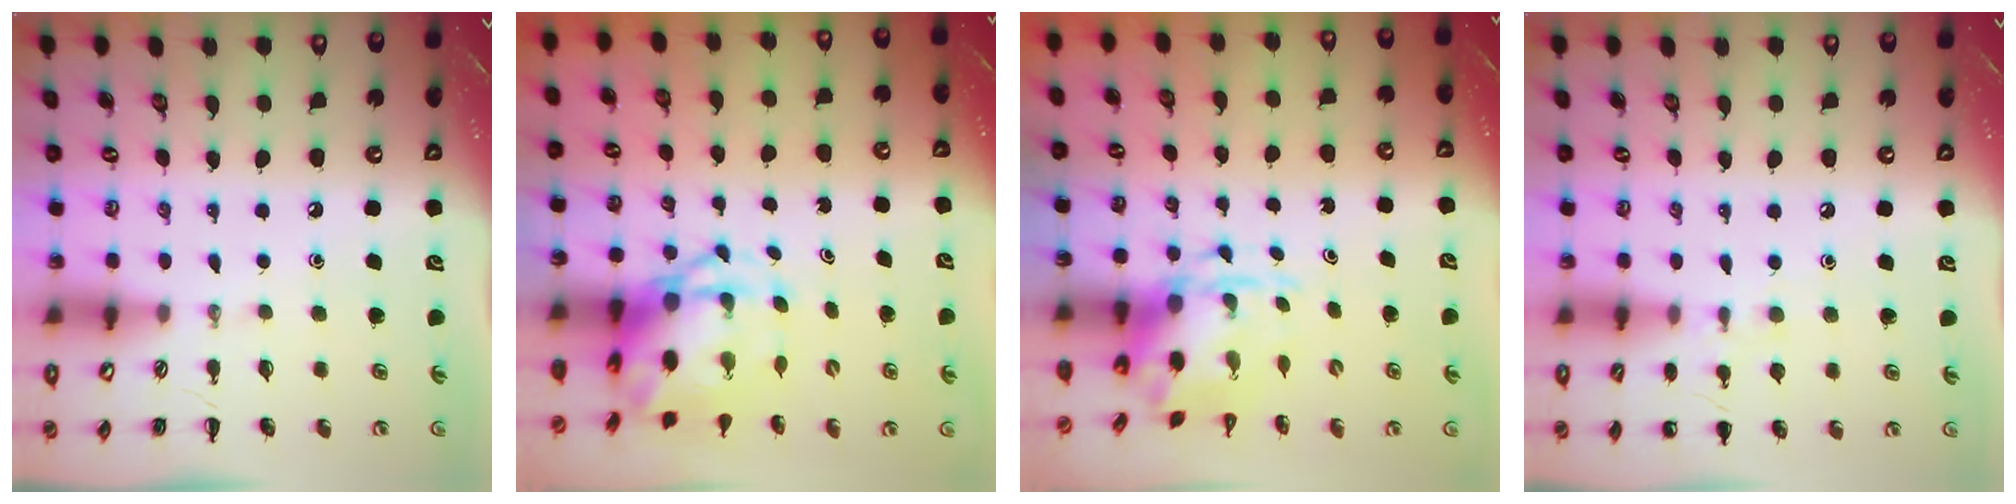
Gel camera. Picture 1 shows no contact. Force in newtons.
{"total": 5.1, "press": 4.9, "slide": 1.3}
{"total": 3.8, "press": 3.7, "slide": 0.9}
{"total": 6.3, "press": 6.1, "slide": 1.7}